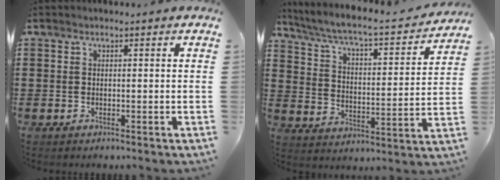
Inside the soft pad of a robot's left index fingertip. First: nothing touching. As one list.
[{"total": 5.2, "force": [4.5, 0.4, 2.7], "torque": [-0.074, -0.035, 0.066]}]